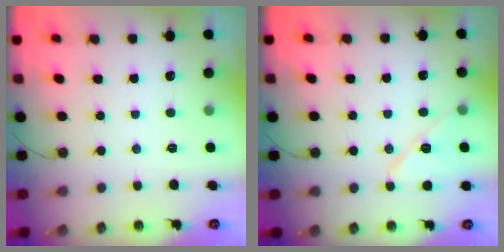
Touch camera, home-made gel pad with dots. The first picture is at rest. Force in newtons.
{"total": 10.3, "press": 10.1, "slide": 1.6}